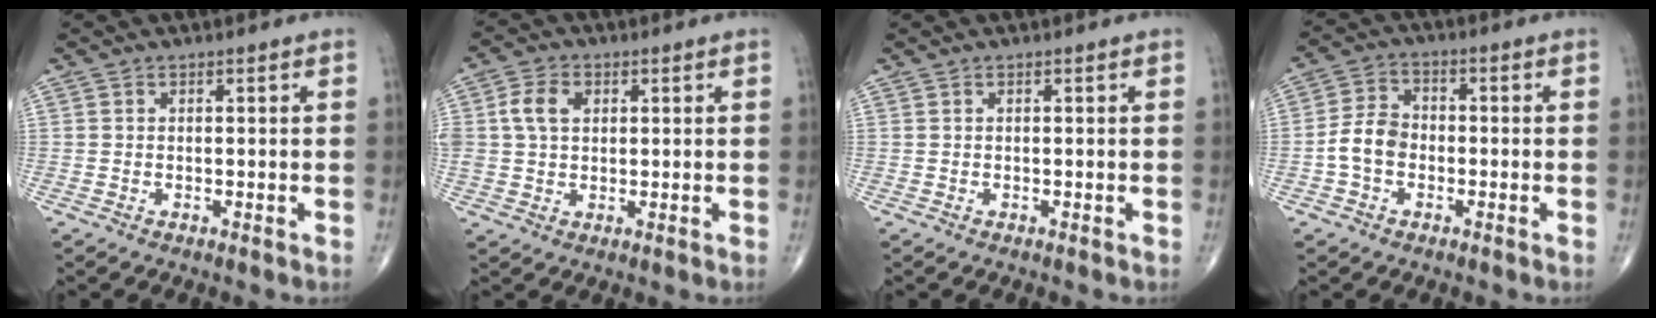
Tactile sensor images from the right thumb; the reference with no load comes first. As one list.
[{"total": 6.4, "force": [1.6, 4.7, 4.1], "torque": [-0.074, 0.005, 0.028]}, {"total": 0.0}, {"total": 6.3, "force": [-1.6, 4.7, 3.9], "torque": [-0.067, 0.022, -0.042]}]